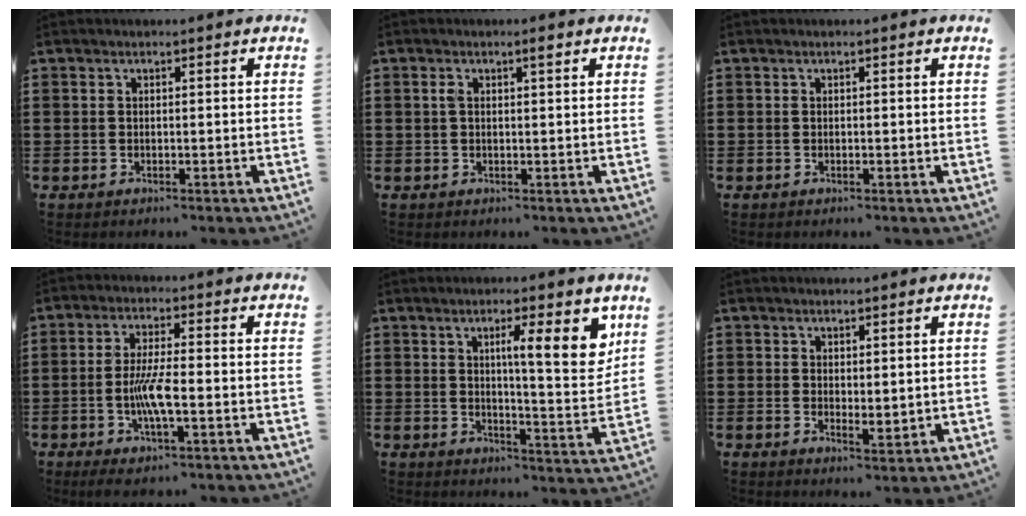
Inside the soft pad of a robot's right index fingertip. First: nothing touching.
{"total": 1.8, "force": [0.7, 0.3, 1.7], "torque": [-0.024, 0.000, 0.008]}
{"total": 0.0}
{"total": 5.9, "force": [-1.6, 0.8, 5.6], "torque": [-0.116, -0.010, -0.035]}
{"total": 9.4, "force": [3.7, 1.9, 8.4], "torque": [-0.127, -0.014, 0.052]}
{"total": 1.4, "force": [1.1, 0.6, 0.7], "torque": [-0.014, 0.001, 0.021]}